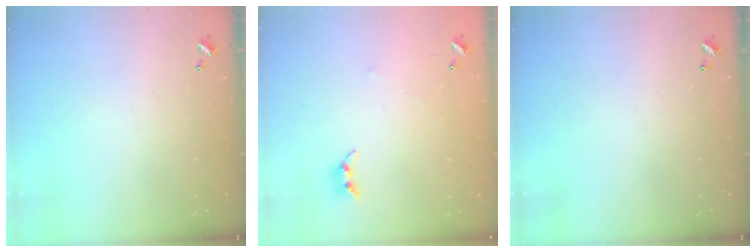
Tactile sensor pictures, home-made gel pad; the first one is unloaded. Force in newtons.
{"total": 5.1, "press": 5.1, "slide": 0.5}
{"total": 0.0}